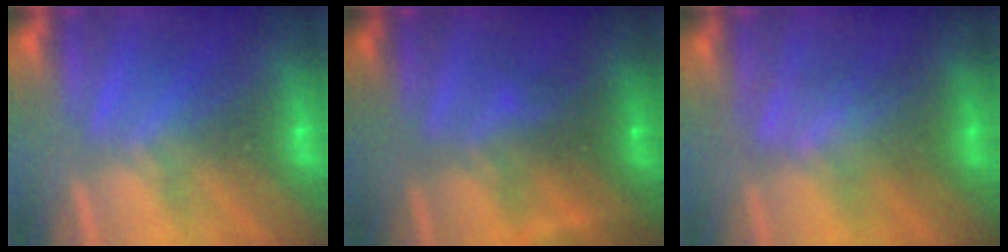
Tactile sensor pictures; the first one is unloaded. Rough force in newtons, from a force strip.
{"total": 2.6}
{"total": 3.4}